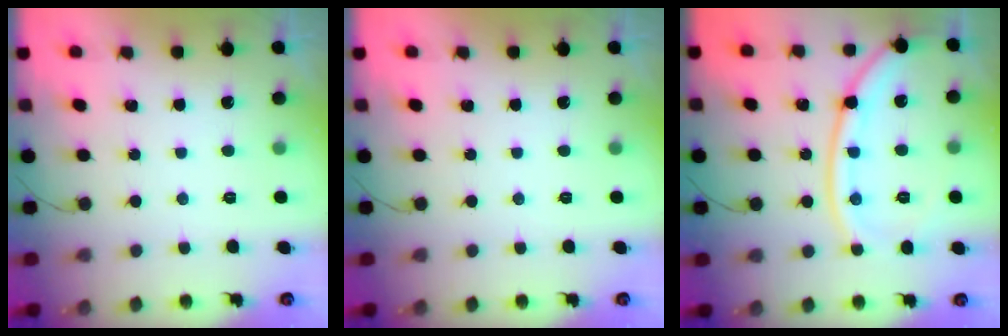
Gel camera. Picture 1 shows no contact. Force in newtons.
{"total": 0.0}
{"total": 16.7, "press": 16.7, "slide": 1.2}